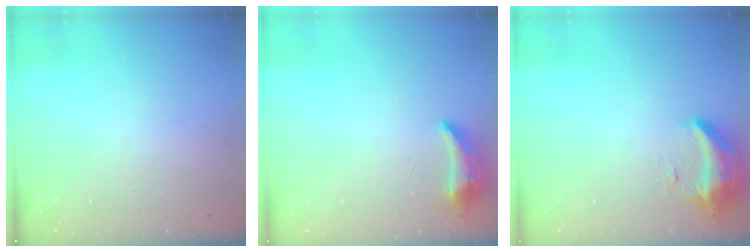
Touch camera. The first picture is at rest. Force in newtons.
{"total": 8.3, "press": 8.1, "slide": 1.5}
{"total": 10.0, "press": 10.0, "slide": 0.4}